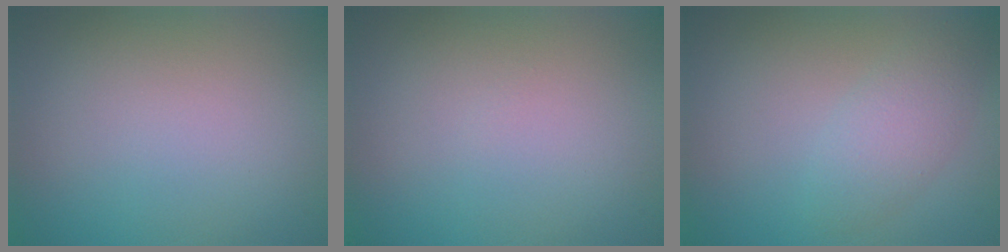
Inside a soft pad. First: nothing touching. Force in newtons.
{"total": 0.0}
{"total": 2.9, "press": 2.9, "slide": 0.2}